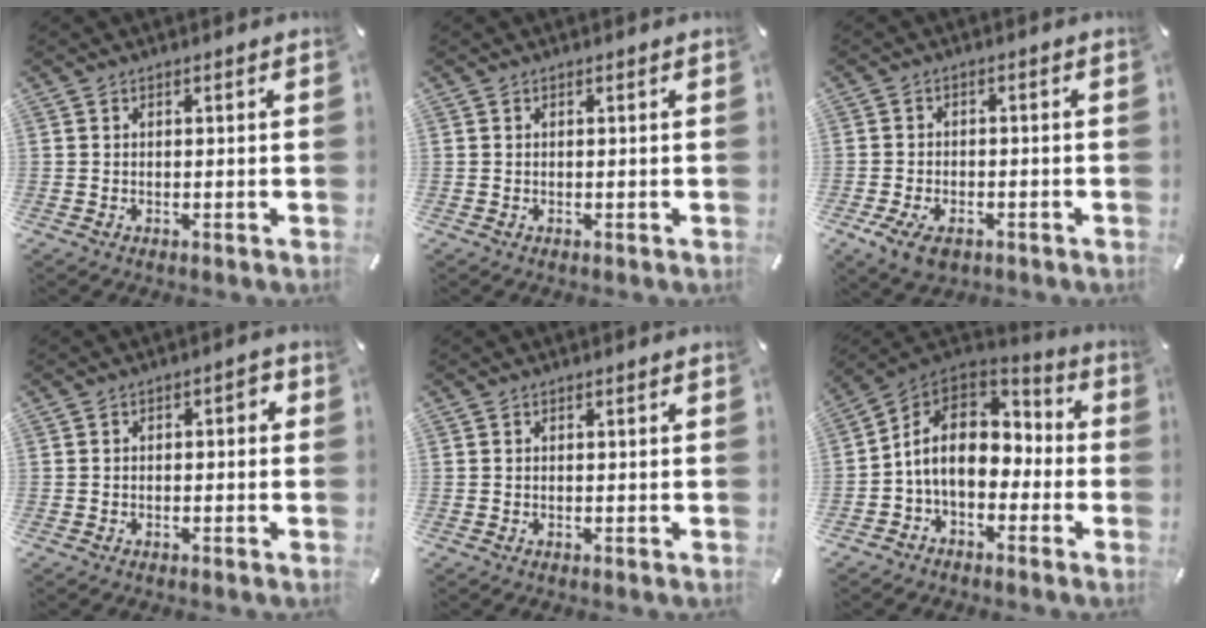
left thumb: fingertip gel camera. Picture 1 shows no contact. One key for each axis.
{"total": 0.0}
{"total": 5.2, "fx": -2.8, "fy": 3.1, "fz": 3.0, "tx": -0.075, "ty": 0.006, "tz": -0.055}
{"total": 2.2, "fx": -1.3, "fy": 1.1, "fz": 1.4, "tx": -0.025, "ty": 0.011, "tz": -0.028}
{"total": 0.0}
{"total": 12.8, "fx": -1.2, "fy": 9.7, "fz": 8.2, "tx": -0.156, "ty": 0.013, "tz": -0.023}